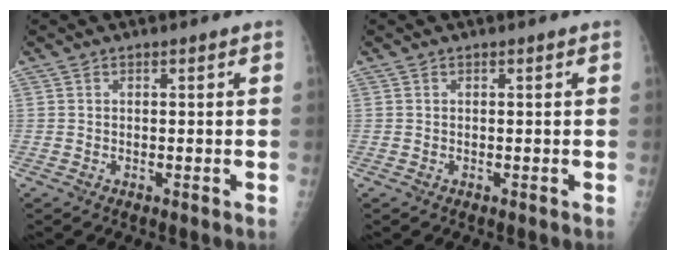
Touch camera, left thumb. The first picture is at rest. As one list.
[{"total": 0.0}]